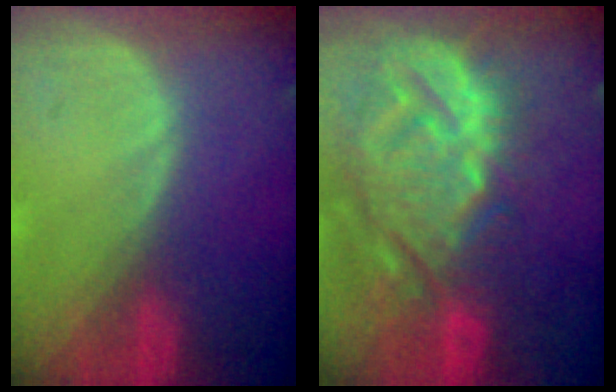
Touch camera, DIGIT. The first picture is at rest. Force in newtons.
{"total": 14.4, "press": 12.3, "slide": 7.5}